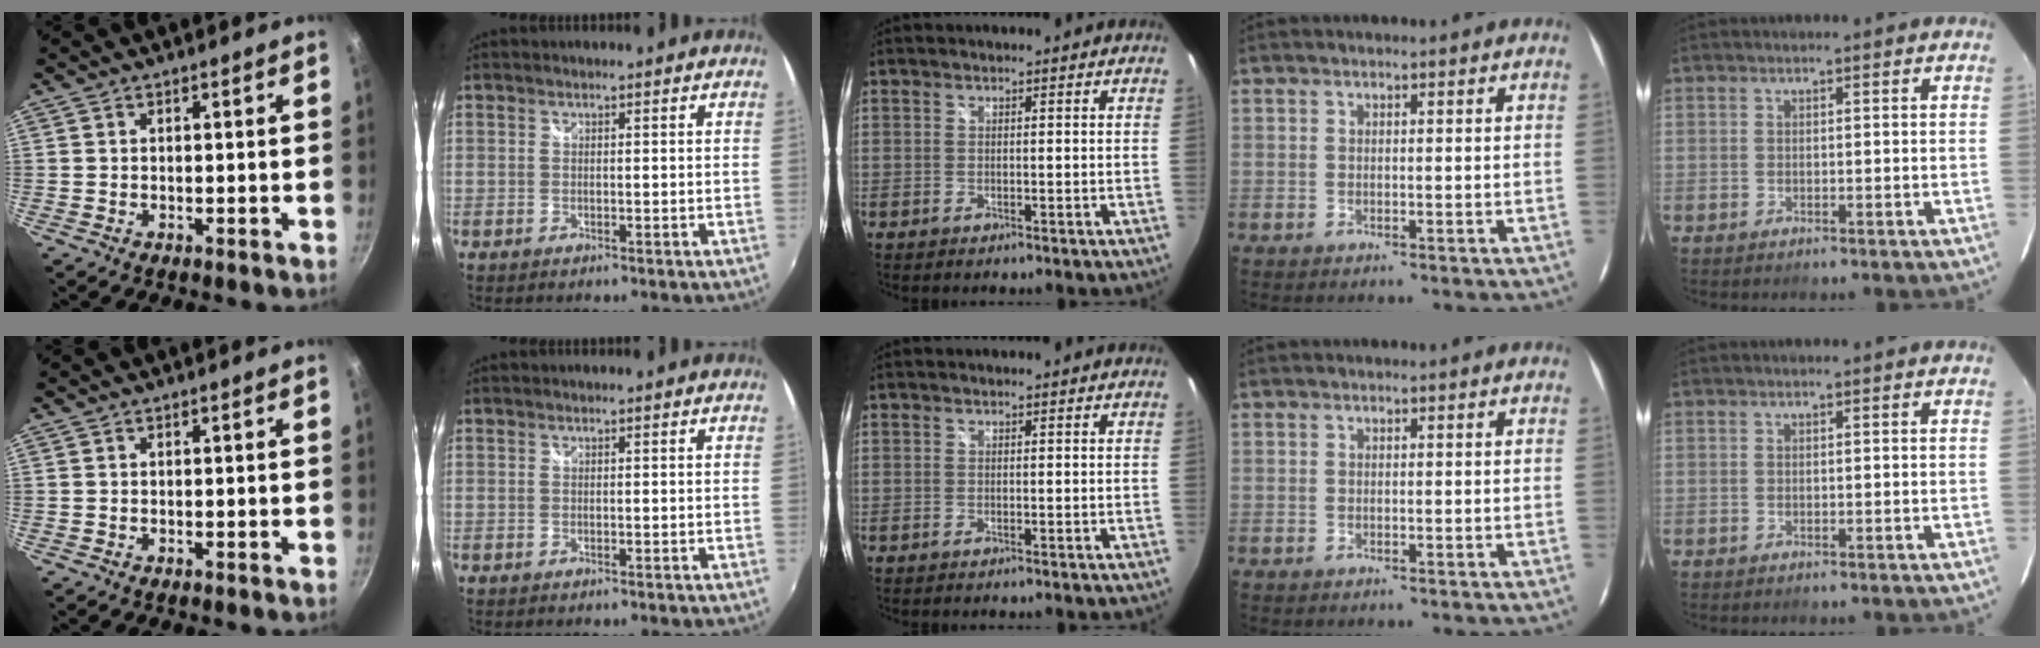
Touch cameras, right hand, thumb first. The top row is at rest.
{}